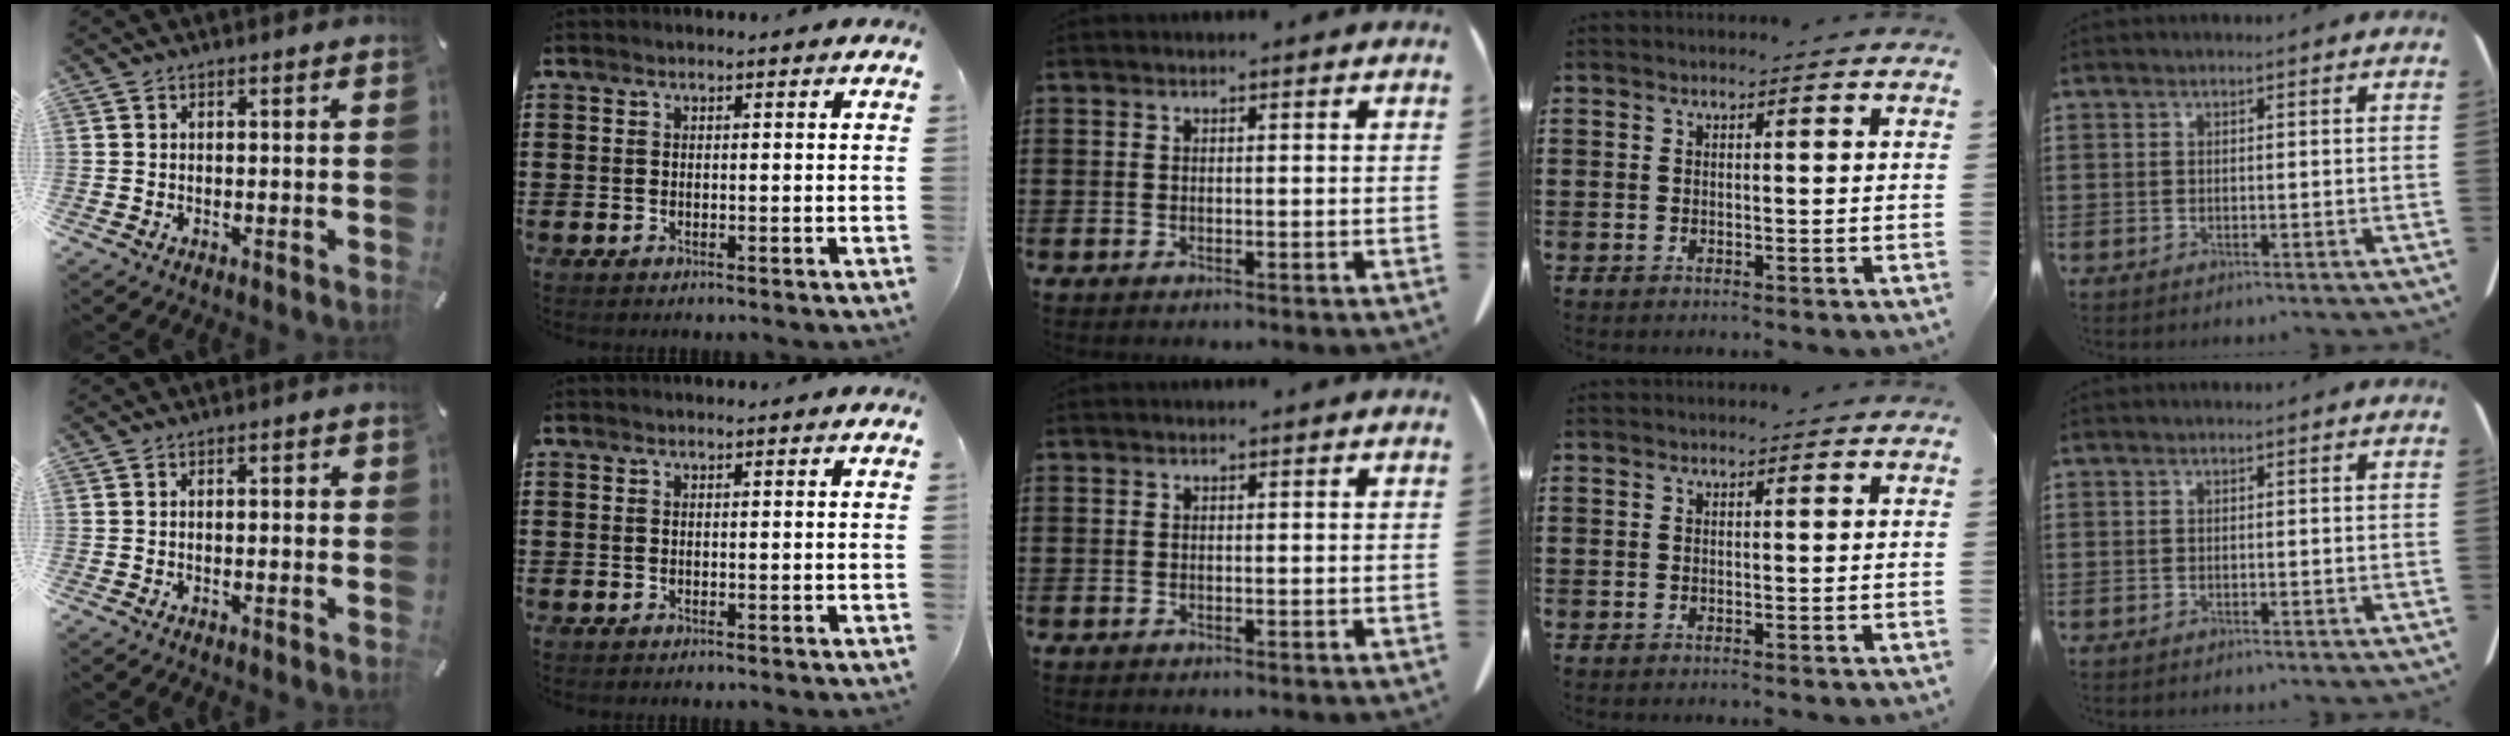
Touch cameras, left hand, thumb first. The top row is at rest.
{"thumb": {"total": 1.5, "force": [-0.3, 0.6, 1.3], "torque": [-0.023, 0.003, -0.006]}}